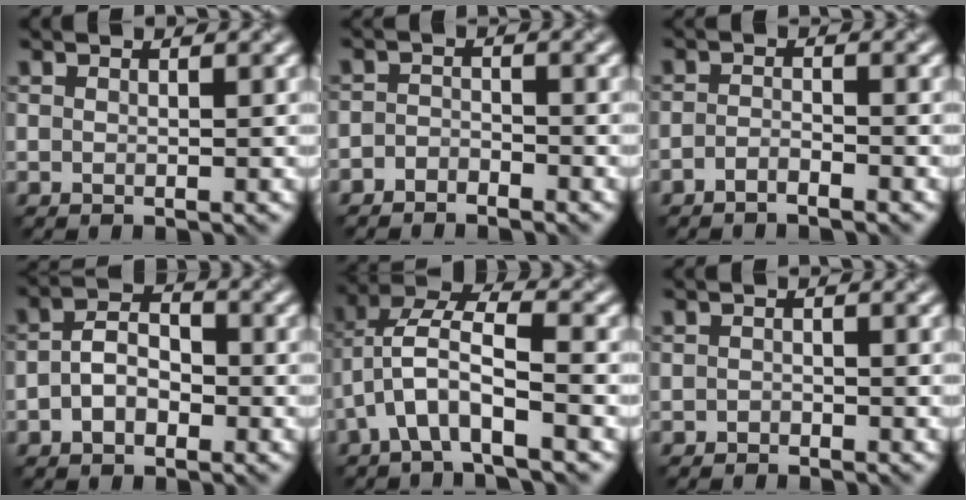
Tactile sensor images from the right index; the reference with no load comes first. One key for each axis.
{"total": 1.8, "fx": -1.7, "fy": 0.6, "fz": 0.0, "tx": -0.003, "ty": 0.006, "tz": -0.042}
{"total": 1.2, "fx": -1.1, "fy": 0.2, "fz": 0.5, "tx": -0.016, "ty": 0.005, "tz": -0.029}
{"total": 3.1, "fx": -0.7, "fy": 2.0, "fz": 2.3, "tx": -0.046, "ty": 0.015, "tz": -0.021}
{"total": 5.6, "fx": -1.7, "fy": 1.8, "fz": 5.0, "tx": -0.104, "ty": 0.025, "tz": -0.041}
{"total": 0.6, "fx": -0.5, "fy": 0.1, "fz": -0.2, "tx": 0.003, "ty": 0.006, "tz": -0.014}